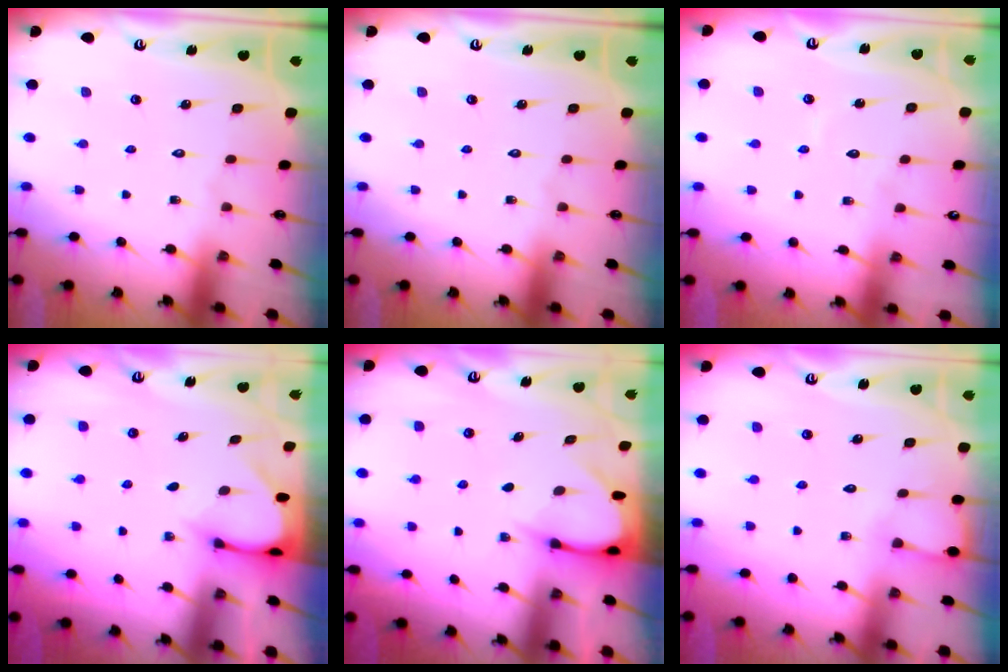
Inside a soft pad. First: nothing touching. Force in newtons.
{"total": 0.0}
{"total": 3.9, "press": 3.8, "slide": 0.4}
{"total": 3.3, "press": 3.3, "slide": 0.3}
{"total": 3.6, "press": 3.5, "slide": 0.3}
{"total": 3.5, "press": 3.5, "slide": 0.5}